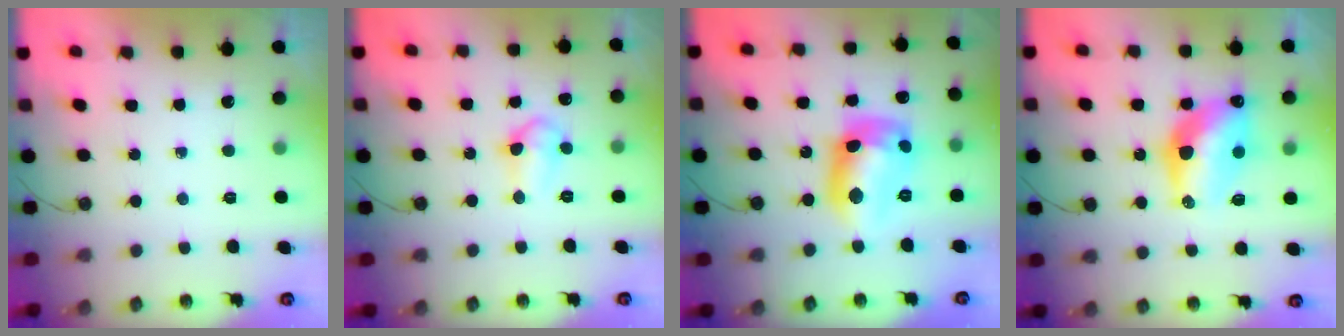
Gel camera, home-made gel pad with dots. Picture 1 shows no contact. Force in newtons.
{"total": 8.3, "press": 7.4, "slide": 3.8}
{"total": 14.4, "press": 14.4, "slide": 0.9}
{"total": 14.0, "press": 14.0, "slide": 1.2}